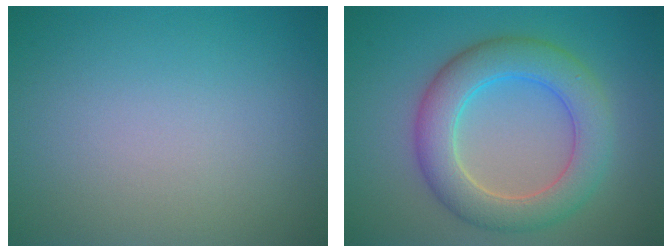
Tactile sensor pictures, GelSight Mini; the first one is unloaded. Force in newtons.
{"total": 6.3, "press": 6.3, "slide": 0.5}